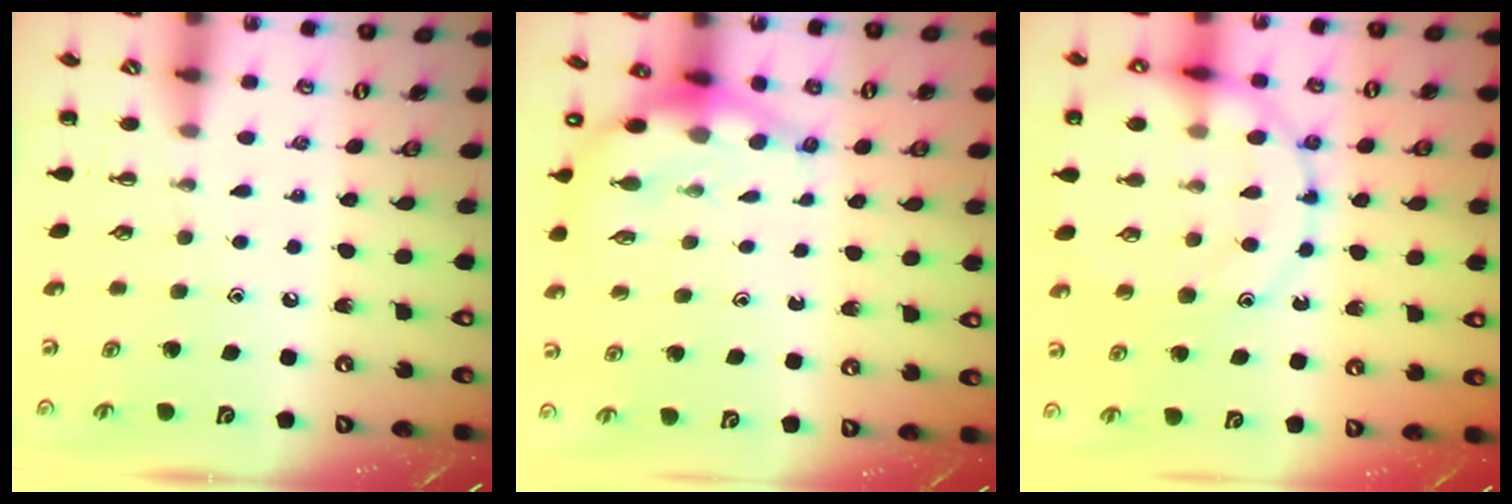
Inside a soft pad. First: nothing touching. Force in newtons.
{"total": 6.9, "press": 6.7, "slide": 1.6}
{"total": 17.1, "press": 17.0, "slide": 2.3}